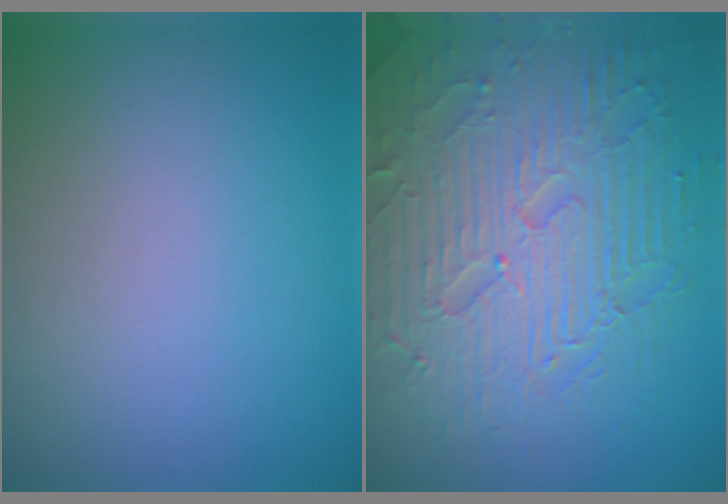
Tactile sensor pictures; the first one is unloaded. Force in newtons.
{"total": 9.0, "press": 6.4, "slide": 6.4}